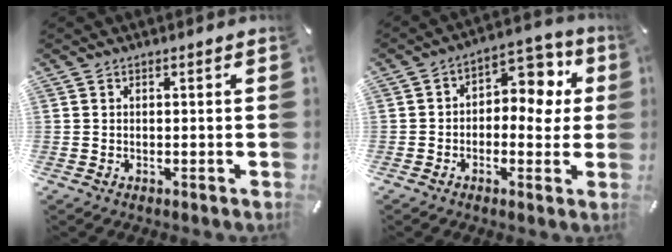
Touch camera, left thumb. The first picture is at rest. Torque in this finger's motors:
{"motor_torque": [0.33, -0.13, -0.13, 0.16, -0.03]}